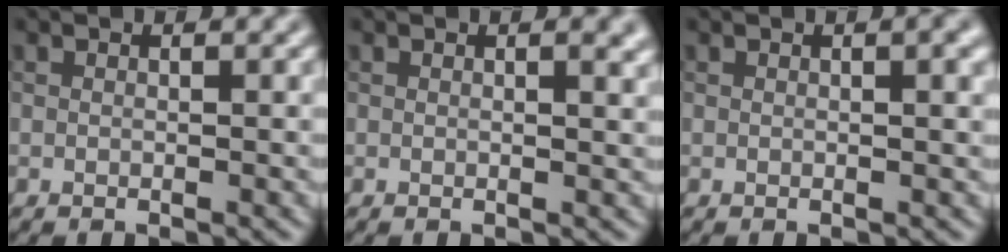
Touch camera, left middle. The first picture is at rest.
{"total": 1.8, "force": [0.7, 0.6, 1.5], "torque": [-0.013, 0.002, 0.008]}
{"total": 1.8, "force": [0.6, 0.4, 1.7], "torque": [-0.020, 0.005, 0.007]}